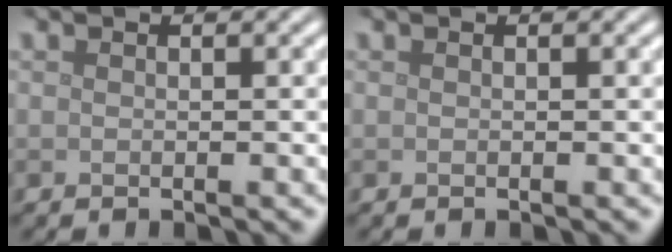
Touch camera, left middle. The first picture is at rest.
{"total": 0.0}